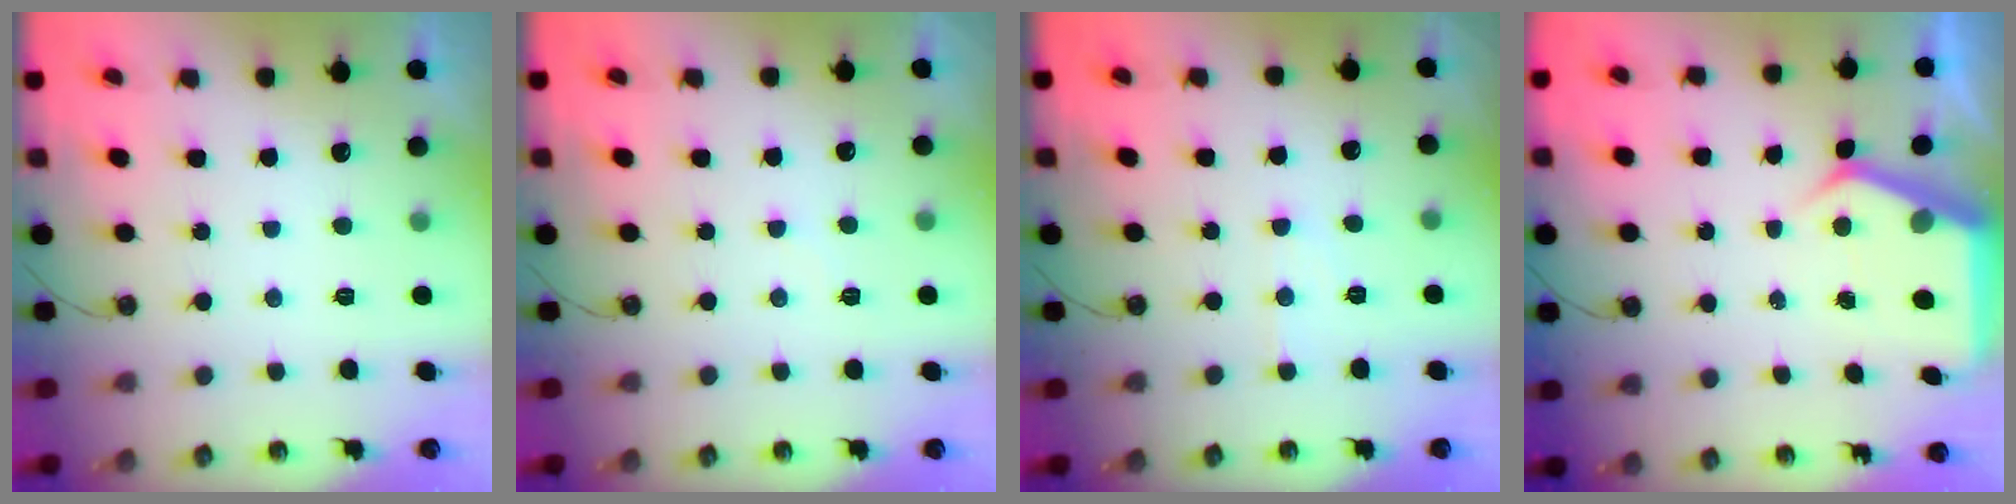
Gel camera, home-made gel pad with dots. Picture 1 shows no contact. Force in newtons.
{"total": 3.7, "press": 3.7, "slide": 0.6}
{"total": 5.4, "press": 5.4, "slide": 0.6}
{"total": 5.0, "press": 5.0, "slide": 0.5}